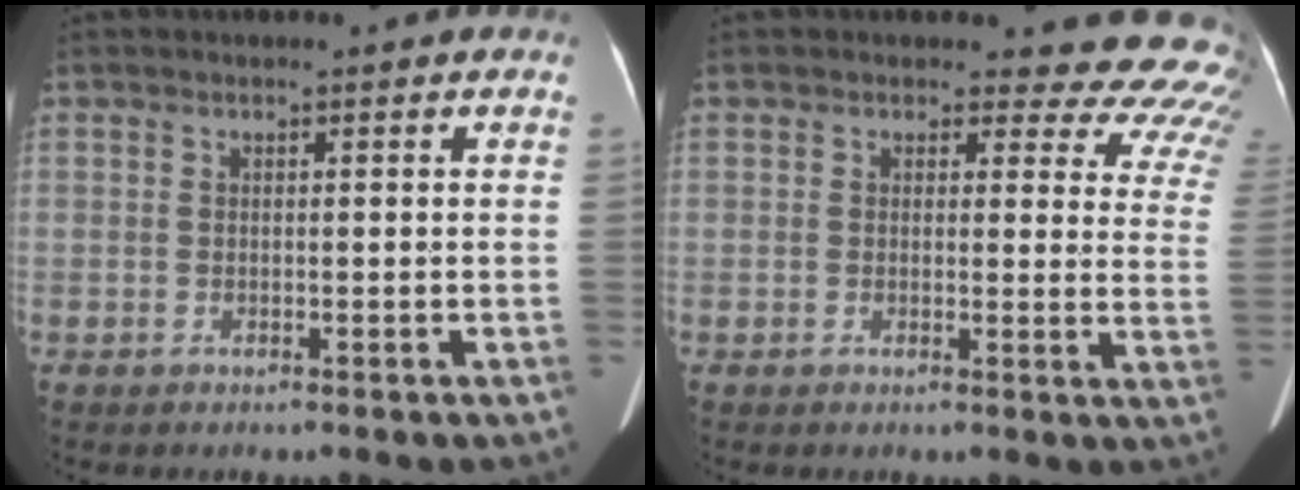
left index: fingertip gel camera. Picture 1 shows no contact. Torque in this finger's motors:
{"motor_torque": [1.14, -1.00, 0.38, 0.00]}